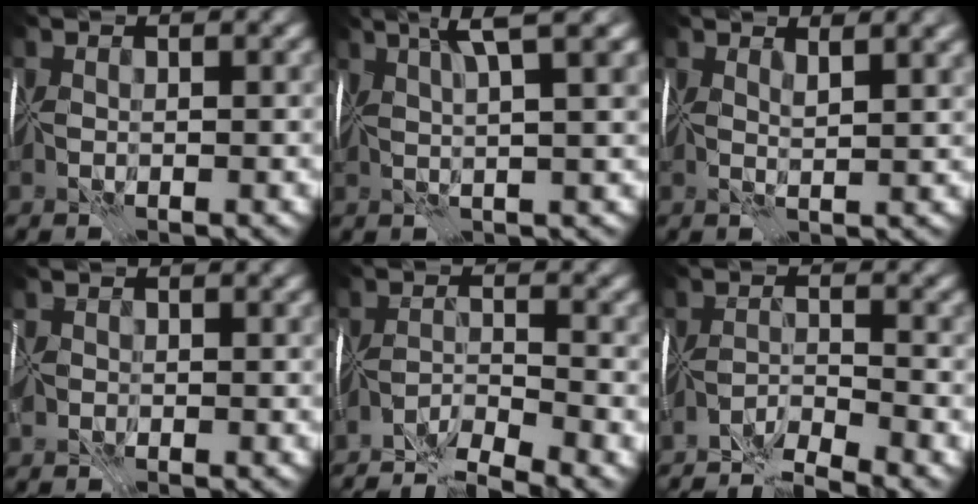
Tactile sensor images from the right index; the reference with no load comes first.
{"total": 5.0, "force": [2.6, -0.1, 4.3], "torque": [-0.062, 0.010, 0.042]}
{"total": 1.9, "force": [1.4, -0.5, 1.3], "torque": [-0.019, -0.004, 0.025]}
{"total": 1.7, "force": [-1.3, 0.8, 0.6], "torque": [-0.004, -0.008, -0.027]}
{"total": 4.3, "force": [-4.0, -1.4, 0.6], "torque": [-0.002, -0.007, -0.077]}
{"total": 3.9, "force": [-3.5, -1.7, 0.0], "torque": [0.012, -0.005, -0.070]}